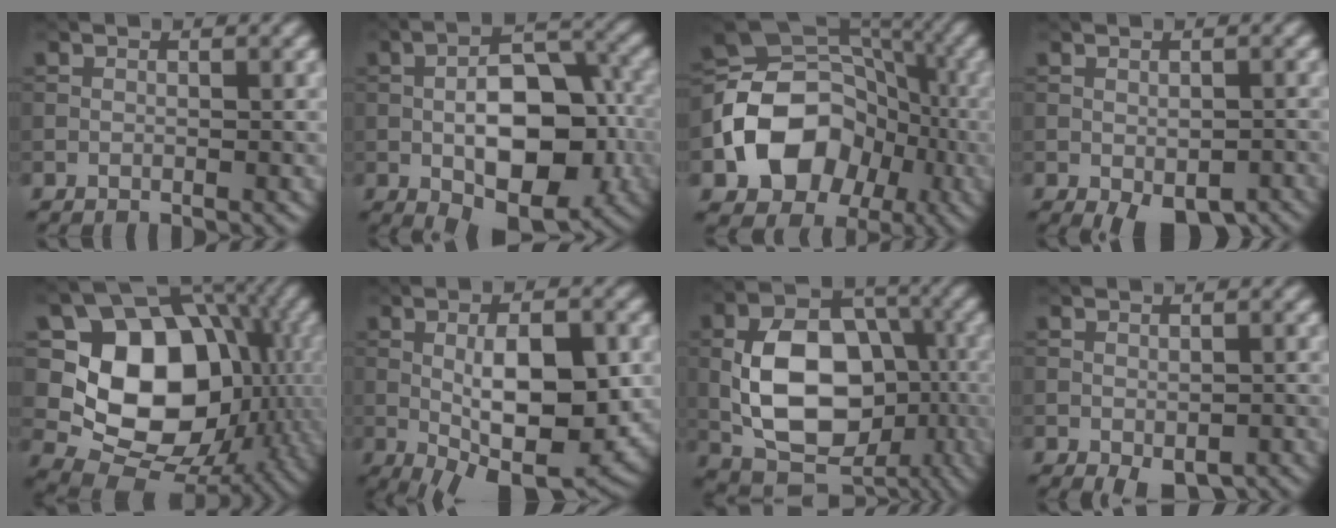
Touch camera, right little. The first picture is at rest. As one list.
[{"total": 10.5, "force": [-2.3, 5.4, 8.8], "torque": [-0.136, 0.002, -0.034]}, {"total": 11.6, "force": [-3.6, 9.0, 6.5], "torque": [-0.108, -0.001, -0.069]}, {"total": 5.2, "force": [-2.8, 2.4, 3.7], "torque": [-0.052, -0.020, -0.030]}, {"total": 13.8, "force": [0.1, 10.9, 8.5], "torque": [-0.114, -0.013, -0.010]}, {"total": 10.0, "force": [-1.7, 3.7, 9.2], "torque": [-0.147, -0.002, -0.023]}, {"total": 11.9, "force": [-2.3, 8.0, 8.5], "torque": [-0.150, 0.003, -0.041]}, {"total": 3.0, "force": [-1.7, 1.3, 2.1], "torque": [-0.030, -0.015, -0.018]}]